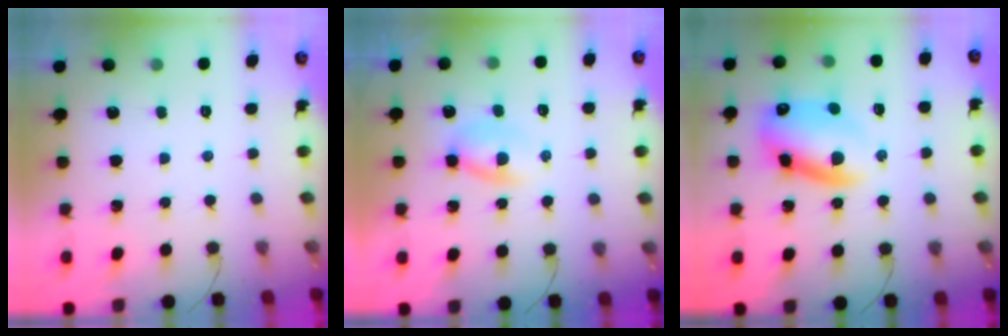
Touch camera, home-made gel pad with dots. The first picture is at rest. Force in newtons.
{"total": 3.8, "press": 3.7, "slide": 1.0}
{"total": 13.2, "press": 12.9, "slide": 2.7}